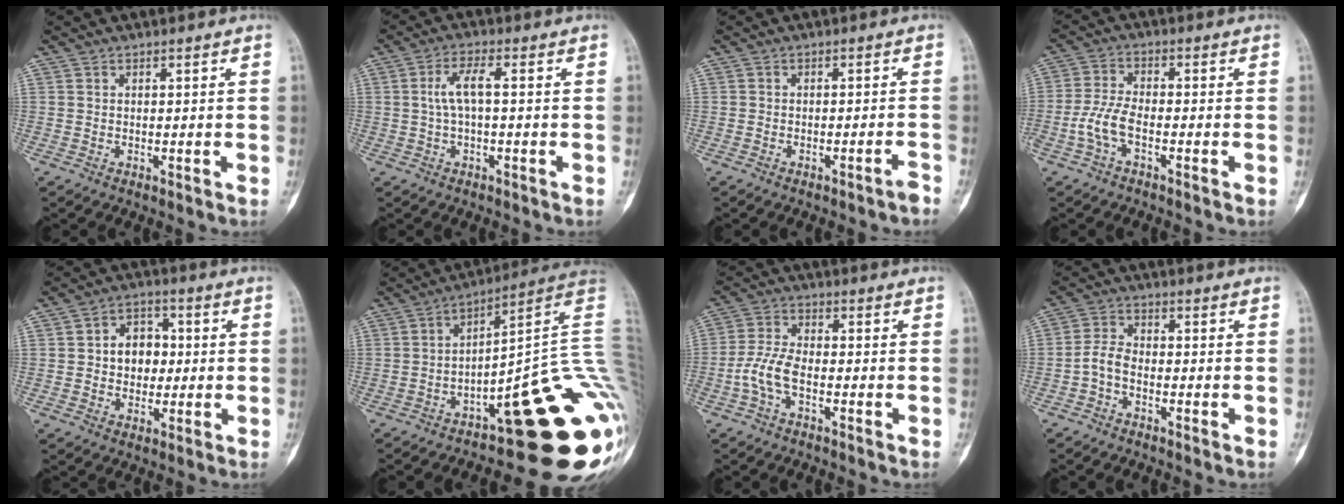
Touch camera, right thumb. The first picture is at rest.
{"total": 5.0, "force": [0.2, 1.8, 4.7], "torque": [-0.103, 0.017, 0.001]}
{"total": 1.7, "force": [-1.5, 0.2, 0.9], "torque": [-0.010, 0.018, -0.021]}
{"total": 5.9, "force": [-2.4, 2.8, 4.6], "torque": [-0.103, 0.017, -0.054]}
{"total": 8.0, "force": [0.4, 6.3, 4.9], "torque": [-0.032, 0.014, 0.001]}
{"total": 26.5, "force": [-8.2, 7.6, 24.0], "torque": [-0.203, 0.077, -0.104]}
{"total": 6.4, "force": [-2.3, 3.2, 5.0], "torque": [-0.109, 0.019, -0.056]}
{"total": 4.1, "force": [-1.8, 2.5, 2.8], "torque": [-0.048, 0.015, -0.046]}